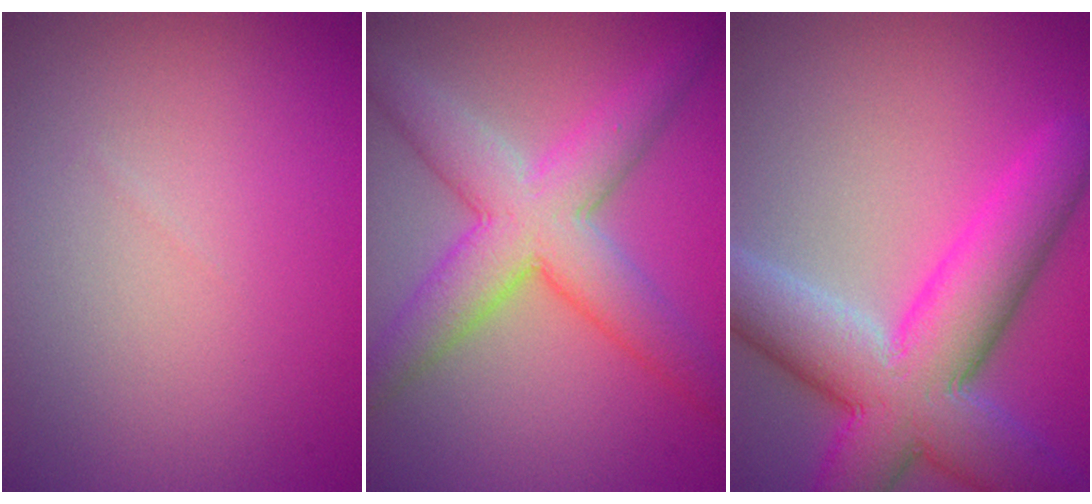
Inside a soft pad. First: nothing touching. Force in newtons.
{"total": 7.2, "press": 7.2, "slide": 0.1}
{"total": 10.9, "press": 10.9, "slide": 0.8}